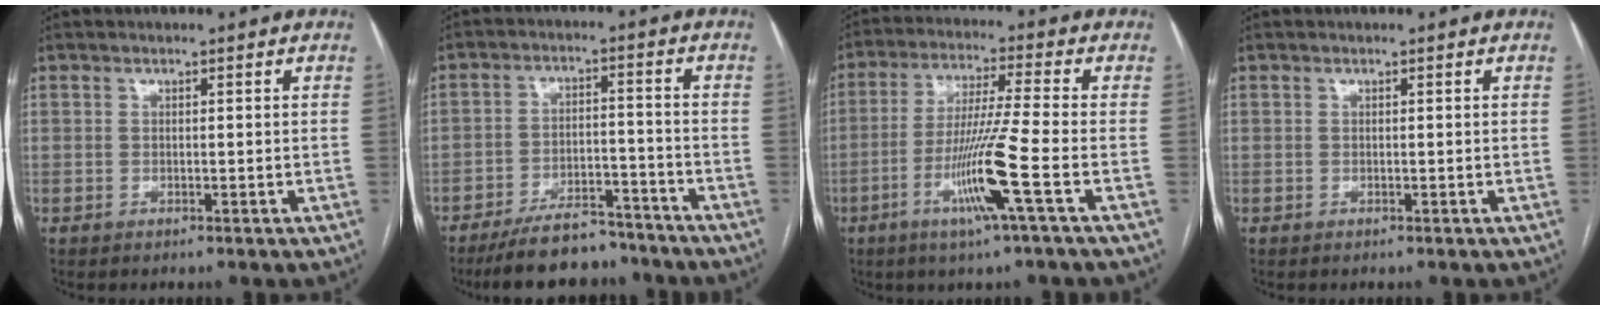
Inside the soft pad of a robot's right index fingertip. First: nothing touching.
{"total": 11.2, "force": [-9.7, 3.7, 4.0], "torque": [-0.059, 0.010, -0.155]}
{"total": 11.0, "force": [-4.1, -1.6, 10.0], "torque": [-0.200, -0.018, -0.083]}
{"total": 0.0}